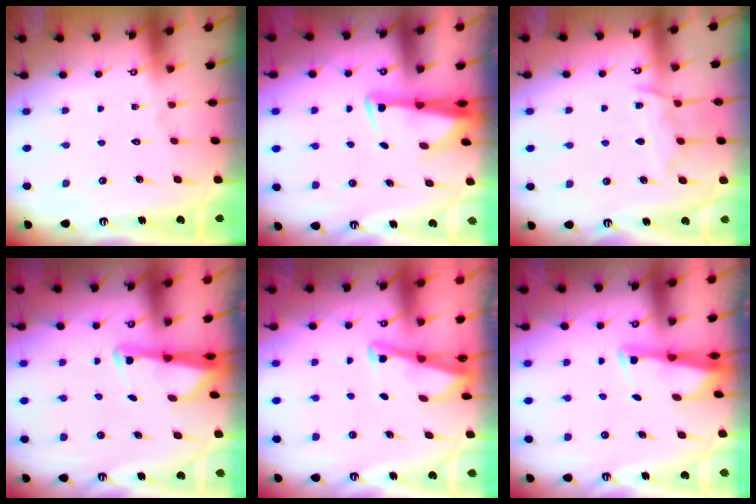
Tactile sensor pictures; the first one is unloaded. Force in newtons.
{"total": 2.8, "press": 2.6, "slide": 1.0}
{"total": 9.8, "press": 9.7, "slide": 1.2}
{"total": 2.5, "press": 2.4, "slide": 0.5}
{"total": 2.9, "press": 2.9, "slide": 0.4}
{"total": 2.9, "press": 2.8, "slide": 0.7}